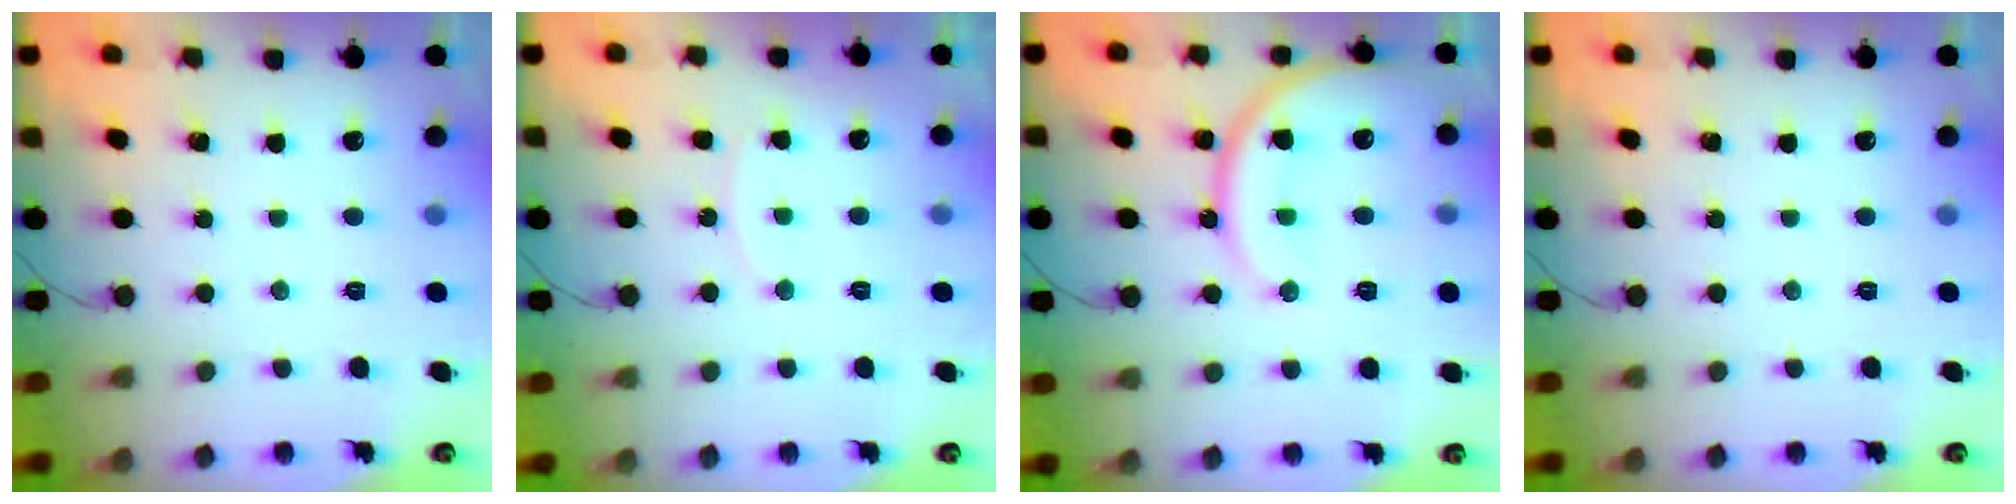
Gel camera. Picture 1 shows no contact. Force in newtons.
{"total": 7.7, "press": 7.7, "slide": 0.8}
{"total": 16.4, "press": 16.3, "slide": 1.9}
{"total": 0.0}